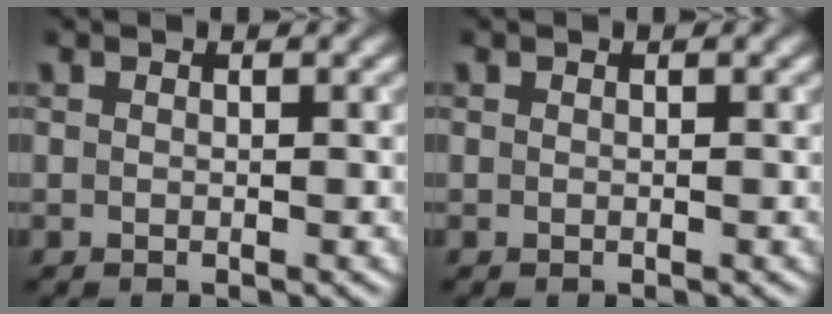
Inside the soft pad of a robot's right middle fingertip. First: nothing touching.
{"total": 0.0}